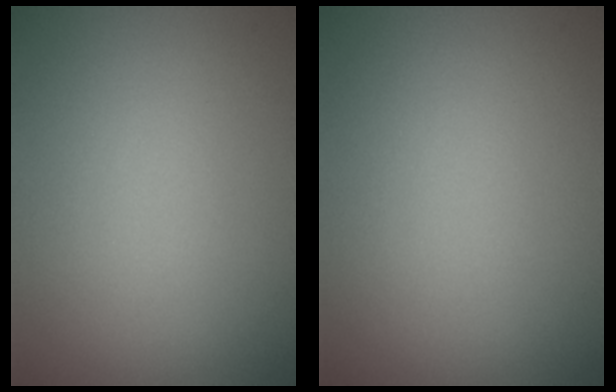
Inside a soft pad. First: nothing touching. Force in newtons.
{"total": 0.0}